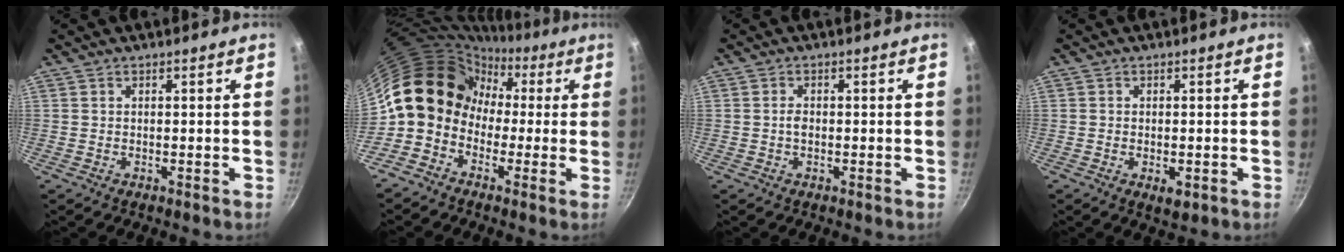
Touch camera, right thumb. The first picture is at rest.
{"total": 14.0, "force": [-0.8, 12.0, 7.1], "torque": [-0.083, 0.048, -0.036]}
{"total": 1.5, "force": [-0.3, 0.9, 1.1], "torque": [-0.020, 0.005, -0.006]}
{"total": 2.7, "force": [-0.9, 1.4, 2.2], "torque": [-0.035, -0.007, -0.011]}